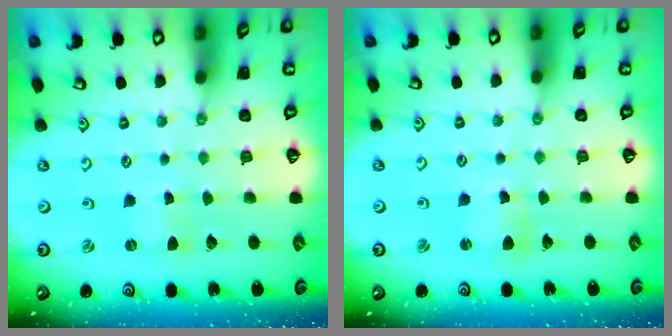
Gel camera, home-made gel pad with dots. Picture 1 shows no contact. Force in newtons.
{"total": 3.7, "press": 3.7, "slide": 0.3}